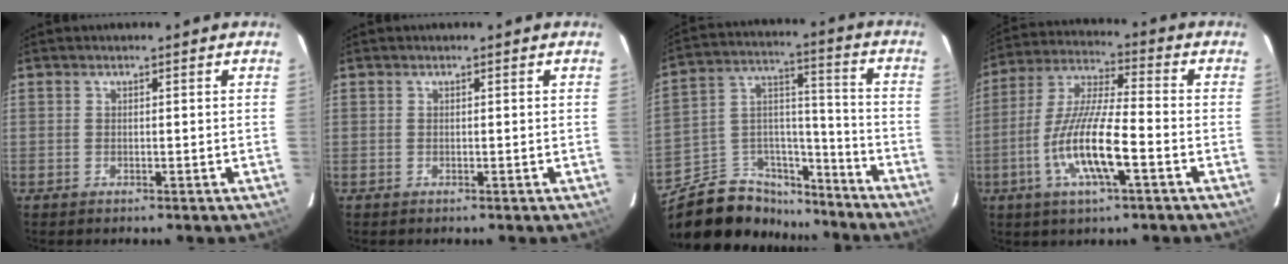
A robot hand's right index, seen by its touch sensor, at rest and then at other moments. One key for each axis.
{"total": 0.0}
{"total": 17.8, "fx": -14.2, "fy": 9.0, "fz": 5.9, "tx": -0.123, "ty": 0.064, "tz": -0.221}
{"total": 13.7, "fx": -5.0, "fy": 2.5, "fz": 12.6, "tx": -0.257, "ty": -0.009, "tz": -0.097}